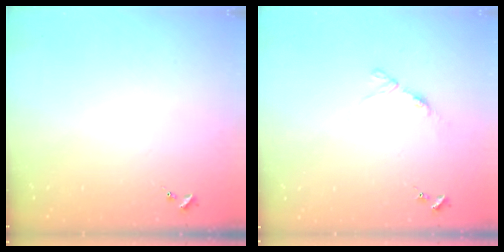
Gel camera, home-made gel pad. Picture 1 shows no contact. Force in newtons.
{"total": 5.5, "press": 5.4, "slide": 0.6}